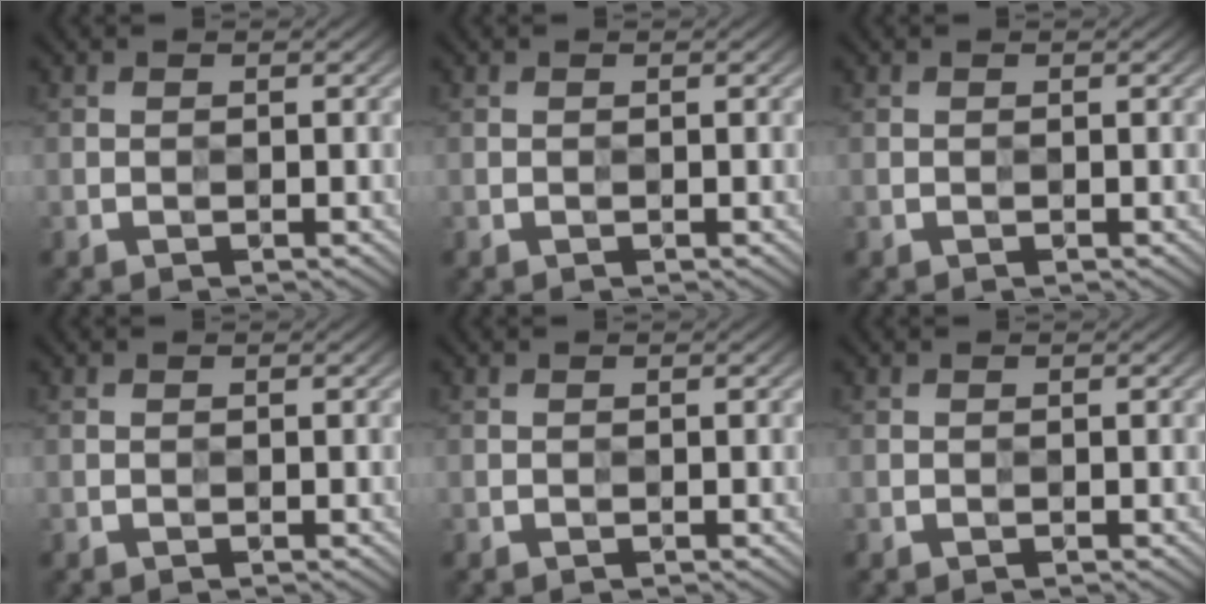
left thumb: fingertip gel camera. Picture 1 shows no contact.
{"total": 0.0}
{"total": 0.0}
{"total": 0.0}
{"total": 0.0}
{"total": 0.0}